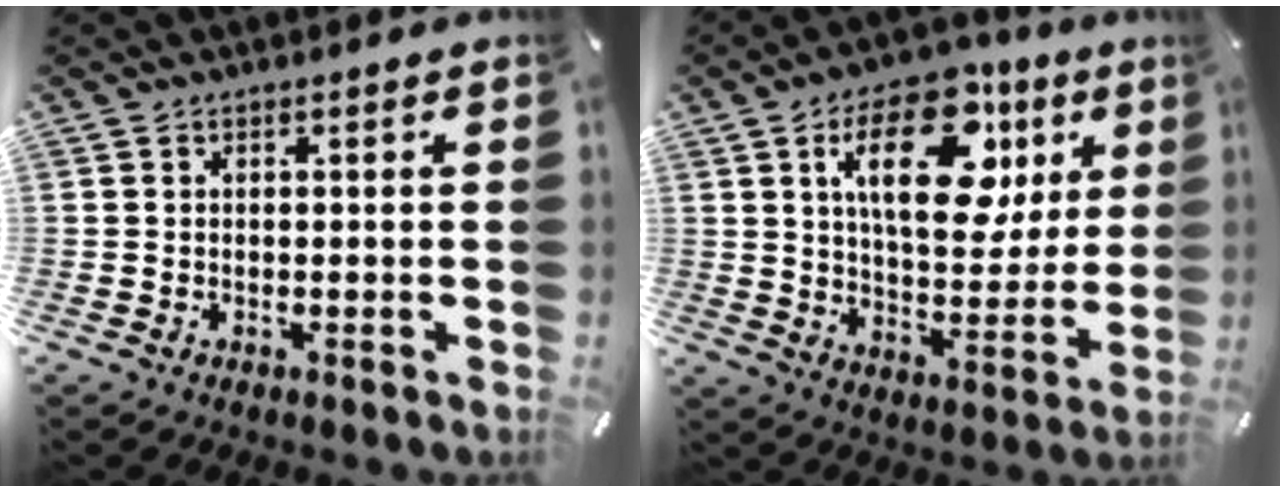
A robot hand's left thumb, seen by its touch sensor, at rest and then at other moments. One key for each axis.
{"total": 20.7, "fx": 9.2, "fy": 11.1, "fz": 14.9, "tx": -0.221, "ty": -0.028, "tz": 0.151}